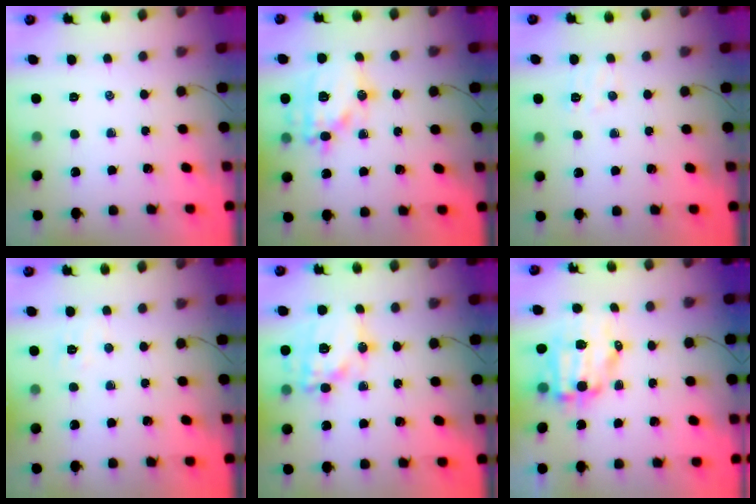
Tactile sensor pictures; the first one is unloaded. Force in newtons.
{"total": 16.1, "press": 16.0, "slide": 2.0}
{"total": 5.5, "press": 5.3, "slide": 1.3}
{"total": 5.0, "press": 4.8, "slide": 1.3}
{"total": 16.8, "press": 16.6, "slide": 2.6}
{"total": 9.9, "press": 9.6, "slide": 2.1}